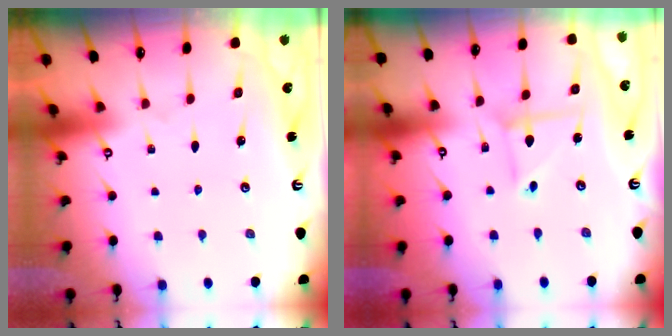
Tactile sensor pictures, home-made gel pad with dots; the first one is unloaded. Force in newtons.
{"total": 4.1, "press": 4.1, "slide": 0.4}